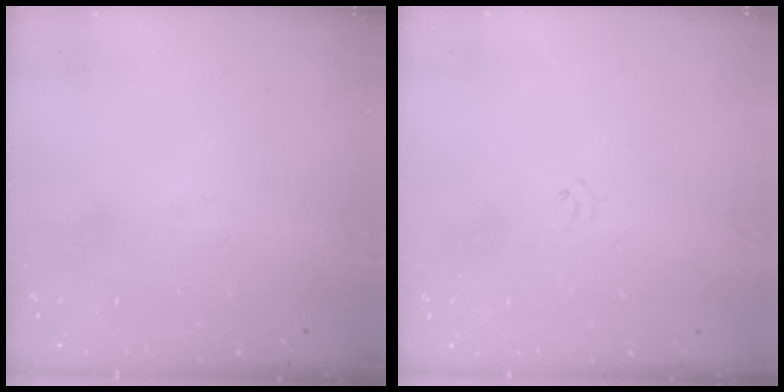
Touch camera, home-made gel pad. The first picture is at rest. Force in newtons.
{"total": 0.0}